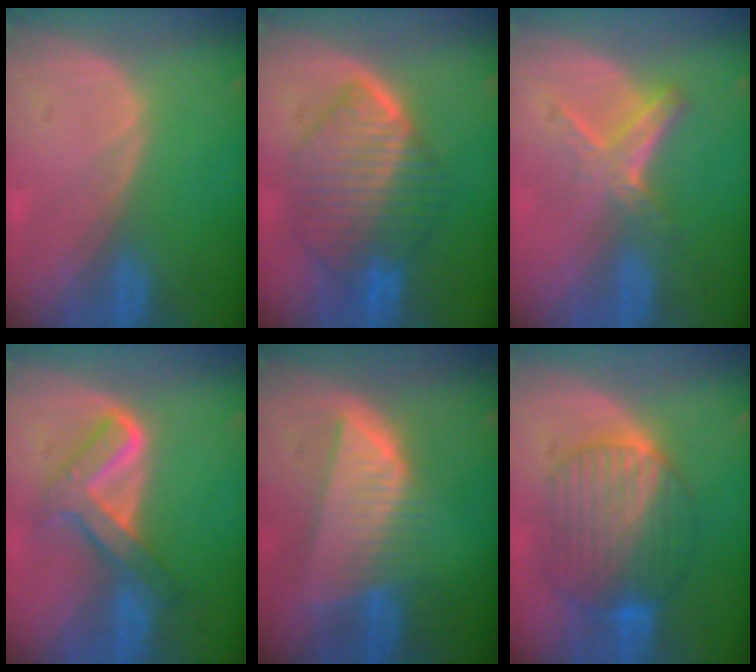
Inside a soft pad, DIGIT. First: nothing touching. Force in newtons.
{"total": 10.0, "press": 9.9, "slide": 0.8}
{"total": 5.8, "press": 5.2, "slide": 2.5}
{"total": 6.9, "press": 6.8, "slide": 0.7}
{"total": 8.3, "press": 7.3, "slide": 3.9}
{"total": 10.3, "press": 10.3, "slide": 0.8}